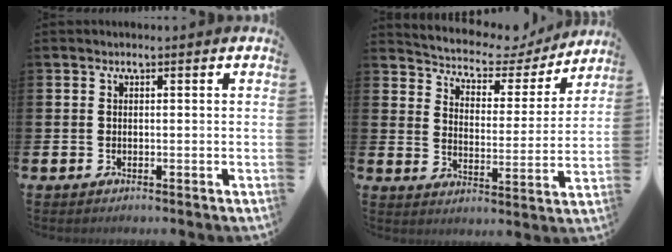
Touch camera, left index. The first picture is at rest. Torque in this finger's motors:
{"motor_torque": [0.95, -1.19, 0.11, 0.05]}